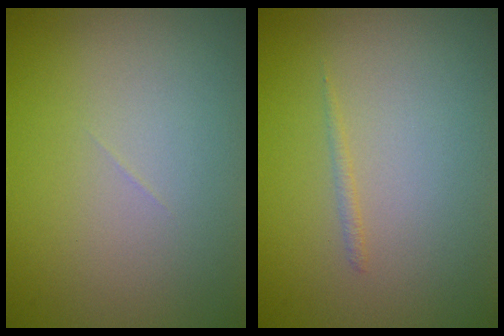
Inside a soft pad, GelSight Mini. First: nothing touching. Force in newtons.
{"total": 0.5, "press": 0.5, "slide": 0.1}